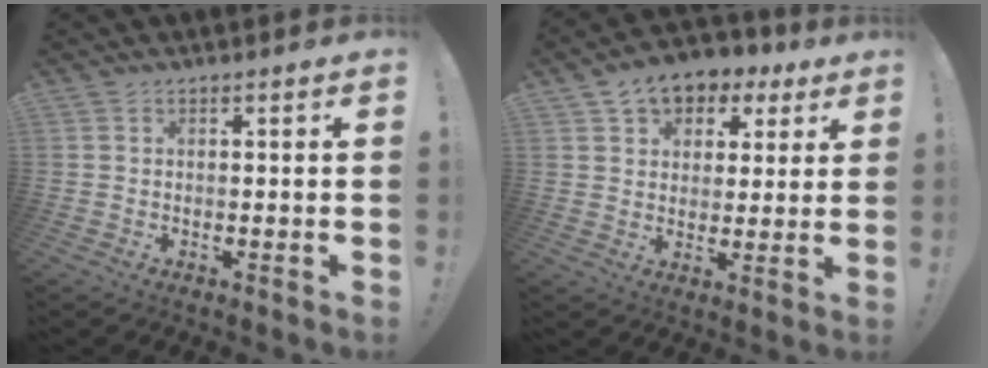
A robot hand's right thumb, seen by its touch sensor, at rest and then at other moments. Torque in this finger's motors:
{"motor_torque": [1.10, 1.32, 0.57, -0.17, 0.04]}